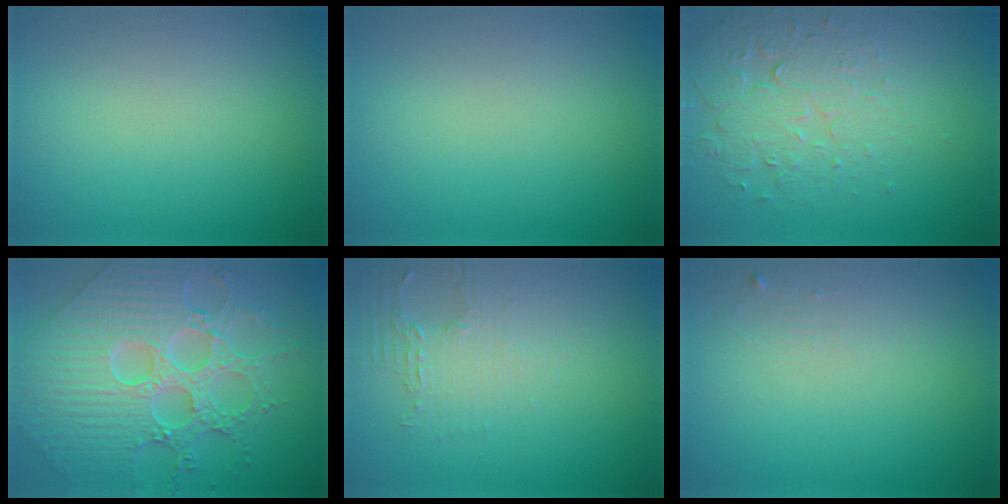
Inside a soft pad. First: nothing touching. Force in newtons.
{"total": 0.0}
{"total": 5.3, "press": 3.5, "slide": 3.9}
{"total": 9.3, "press": 7.0, "slide": 6.1}
{"total": 2.1, "press": 2.0, "slide": 0.4}
{"total": 1.0, "press": 1.0, "slide": 0.1}